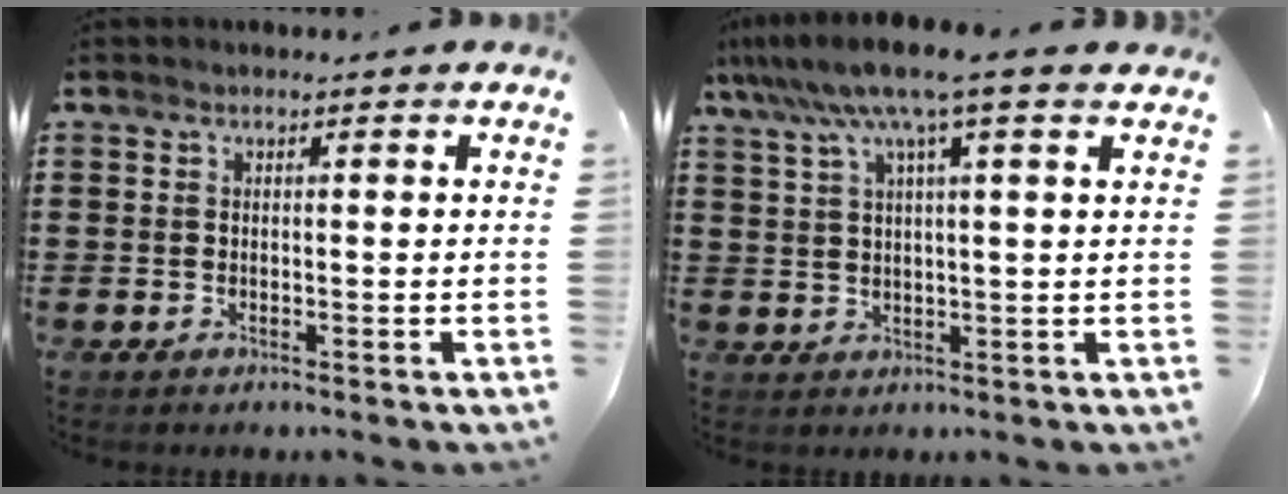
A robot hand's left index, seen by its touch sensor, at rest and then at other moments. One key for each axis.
{"total": 8.0, "fx": 5.1, "fy": 0.4, "fz": 6.1, "tx": -0.132, "ty": -0.010, "tz": 0.087}